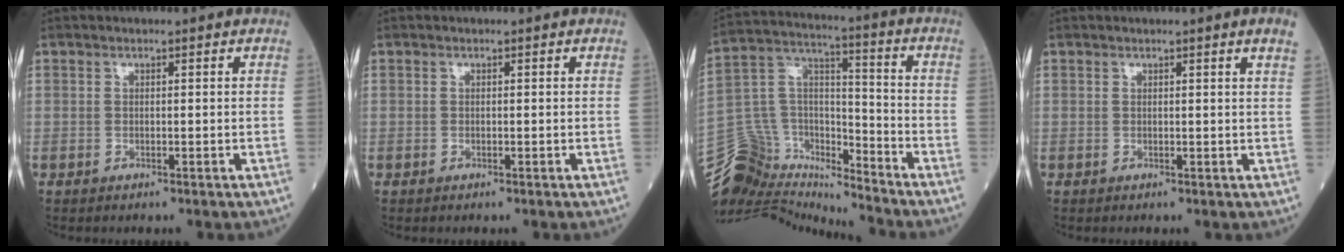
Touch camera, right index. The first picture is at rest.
{"total": 0.0}
{"total": 15.2, "force": [-14.3, 4.8, 2.0], "torque": [-0.052, 0.084, -0.250]}
{"total": 1.6, "force": [1.1, -0.5, 1.0], "torque": [-0.016, -0.005, 0.011]}